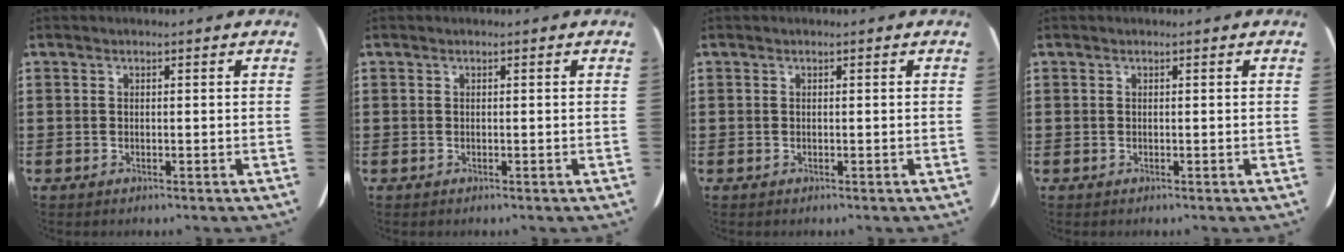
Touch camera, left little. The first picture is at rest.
{"total": 0.0}
{"total": 0.0}
{"total": 0.0}